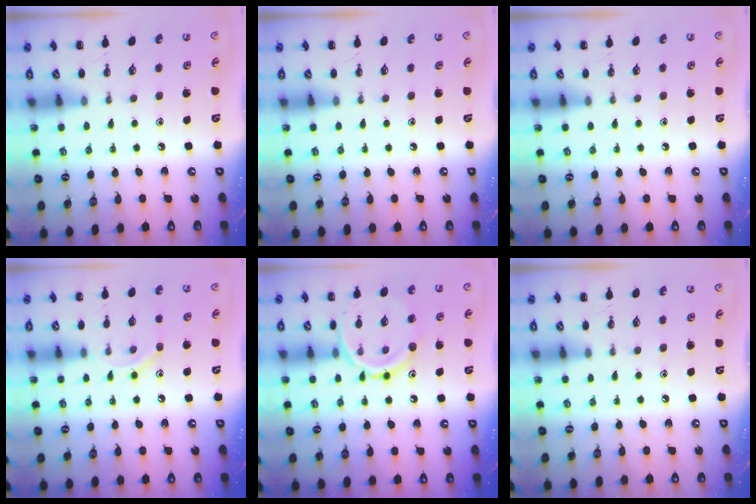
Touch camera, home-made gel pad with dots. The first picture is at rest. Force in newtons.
{"total": 0.0}
{"total": 0.0}
{"total": 8.4, "press": 8.3, "slide": 1.4}
{"total": 13.5, "press": 13.5, "slide": 1.3}
{"total": 0.0}